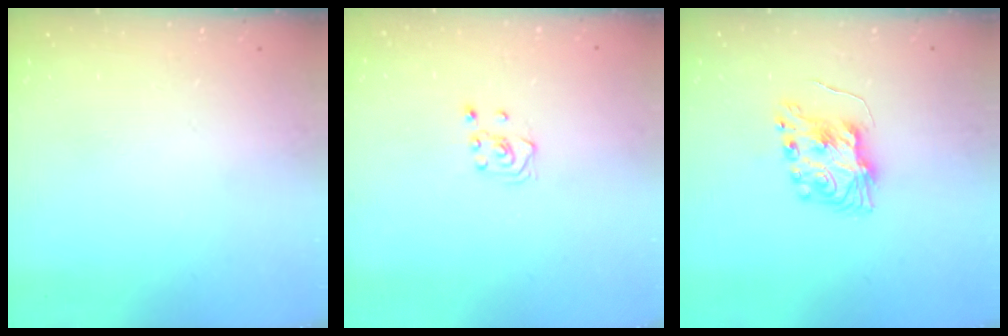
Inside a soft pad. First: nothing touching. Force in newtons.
{"total": 3.0, "press": 2.9, "slide": 0.9}
{"total": 8.0, "press": 8.0, "slide": 0.2}